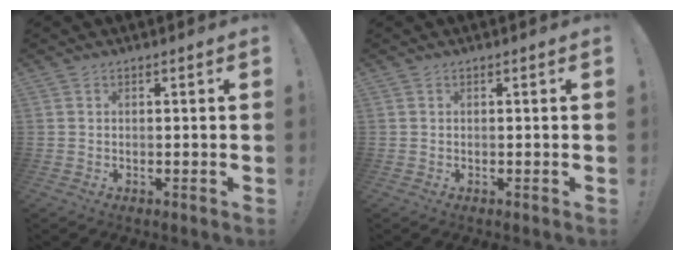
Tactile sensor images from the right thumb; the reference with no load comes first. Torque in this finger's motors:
{"motor_torque": [-0.03, 0.03, 0.04, -0.04, 0.02]}